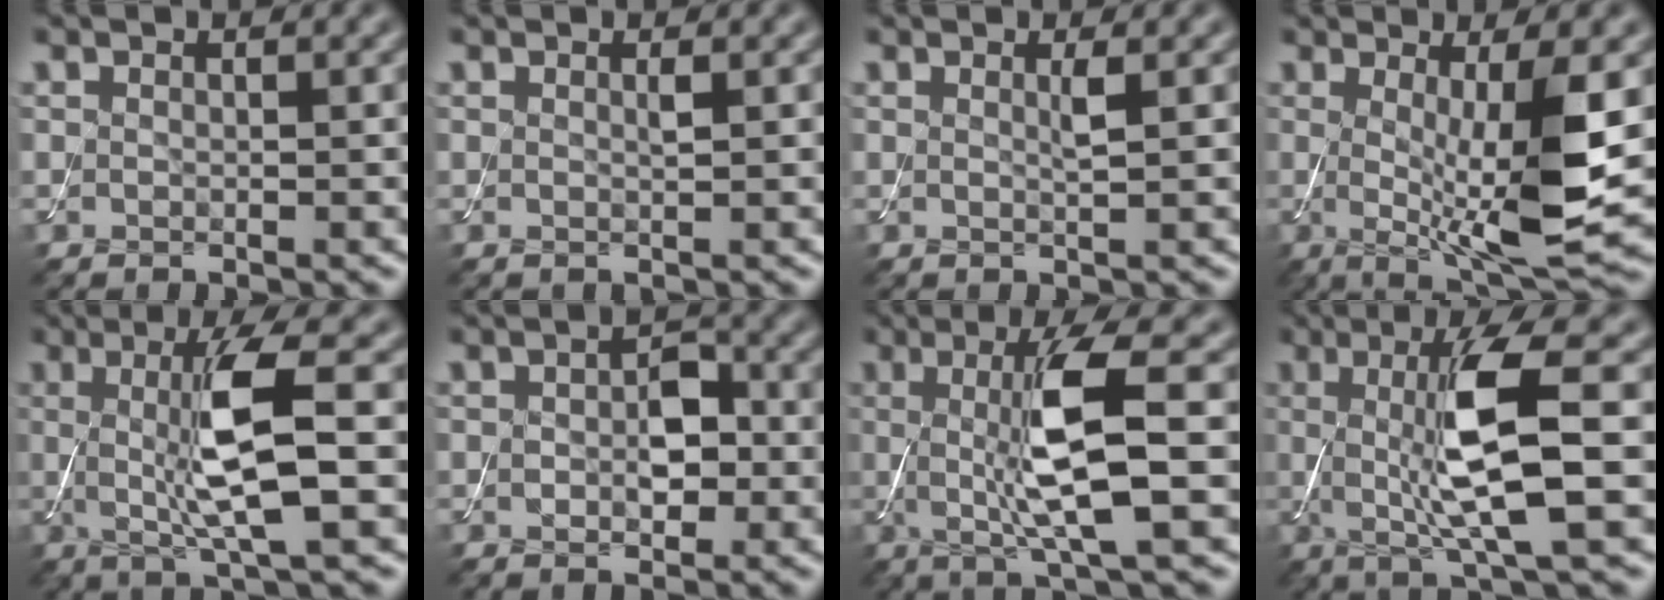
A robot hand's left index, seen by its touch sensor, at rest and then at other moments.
{"total": 0.5, "force": [0.2, 0.0, 0.5], "torque": [-0.008, 0.001, 0.002]}
{"total": 1.1, "force": [0.4, 0.1, 1.0], "torque": [-0.016, -0.001, 0.003]}
{"total": 8.6, "force": [-0.2, 1.8, 8.5], "torque": [-0.132, -0.023, 0.005]}
{"total": 6.9, "force": [0.4, 1.2, 6.8], "torque": [-0.126, -0.004, 0.008]}
{"total": 3.3, "force": [-0.3, 2.0, 2.6], "torque": [-0.043, -0.001, -0.007]}
{"total": 7.4, "force": [0.3, 1.3, 7.3], "torque": [-0.127, -0.005, 0.008]}
{"total": 7.9, "force": [0.4, 1.5, 7.8], "torque": [-0.132, -0.006, 0.009]}